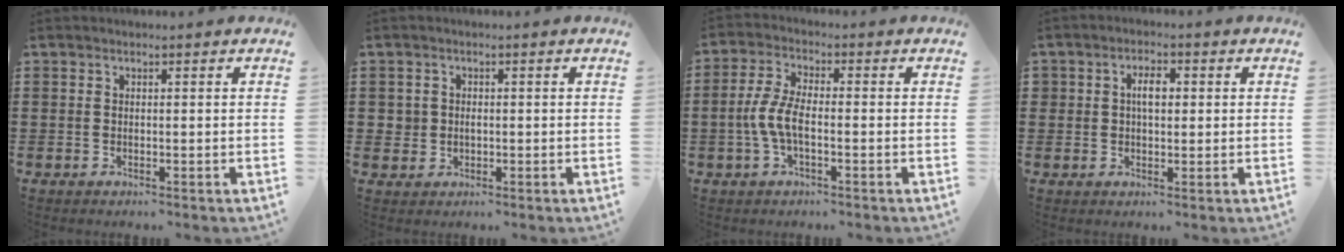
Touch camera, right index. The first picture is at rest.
{"total": 1.7, "force": [0.1, 1.7, 0.3], "torque": [-0.013, 0.009, -0.002]}
{"total": 5.4, "force": [-1.3, 2.1, 4.8], "torque": [-0.118, -0.005, -0.034]}
{"total": 3.1, "force": [0.4, 1.9, 2.5], "torque": [-0.044, 0.007, 0.005]}